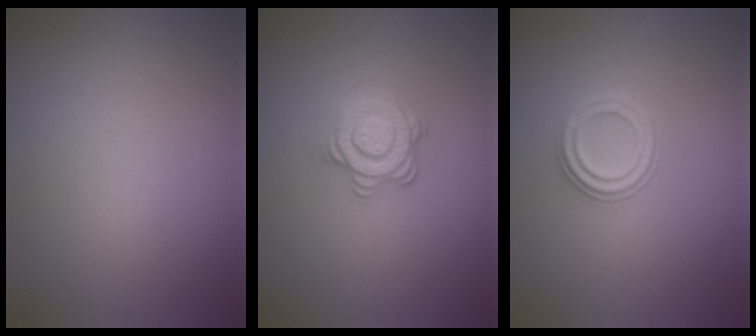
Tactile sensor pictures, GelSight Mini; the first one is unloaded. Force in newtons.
{"total": 3.6, "press": 3.1, "slide": 1.9}
{"total": 2.4, "press": 2.3, "slide": 0.4}